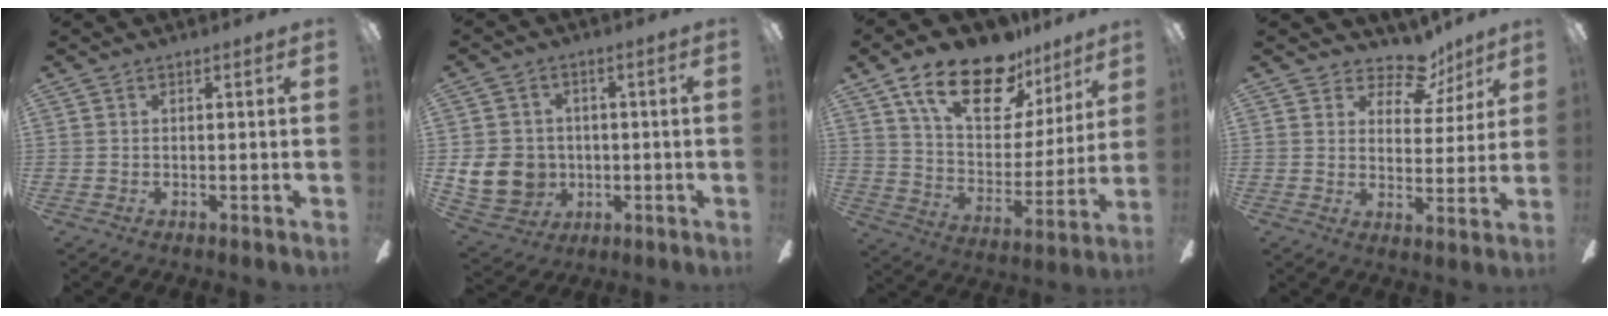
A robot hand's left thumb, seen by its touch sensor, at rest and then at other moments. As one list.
[{"total": 11.4, "force": [-1.2, 10.3, 4.8], "torque": [-0.131, 0.016, -0.013]}, {"total": 20.6, "force": [13.8, 9.6, 11.8], "torque": [-0.196, -0.080, 0.240]}, {"total": 10.5, "force": [7.8, 5.6, 4.4], "torque": [-0.061, -0.048, 0.139]}]